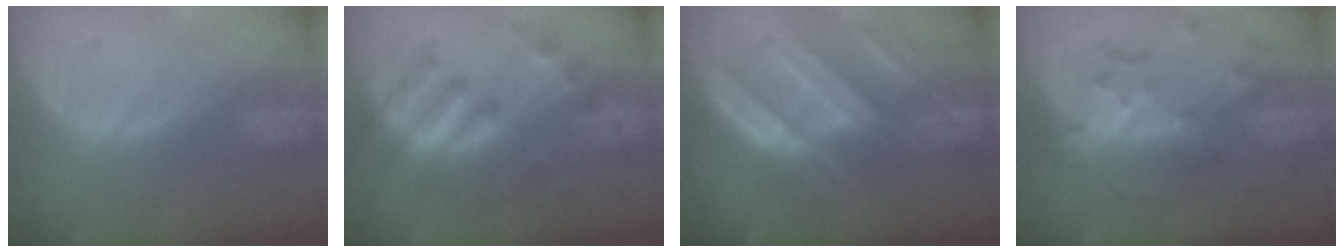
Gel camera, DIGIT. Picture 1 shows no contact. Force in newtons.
{"total": 7.6, "press": 7.6, "slide": 0.9}
{"total": 9.3, "press": 8.3, "slide": 4.4}
{"total": 8.3, "press": 7.3, "slide": 4.1}